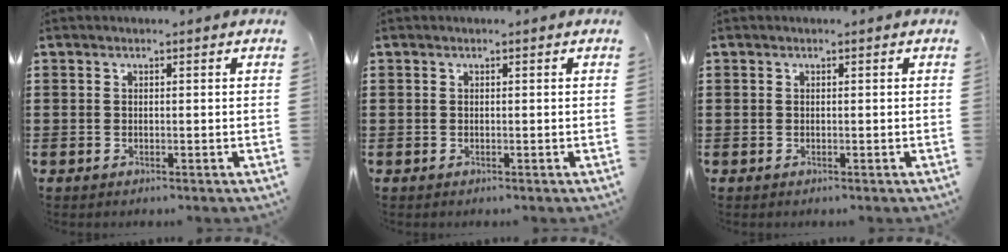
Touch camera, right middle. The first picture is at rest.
{"total": 0.0}
{"total": 0.0}